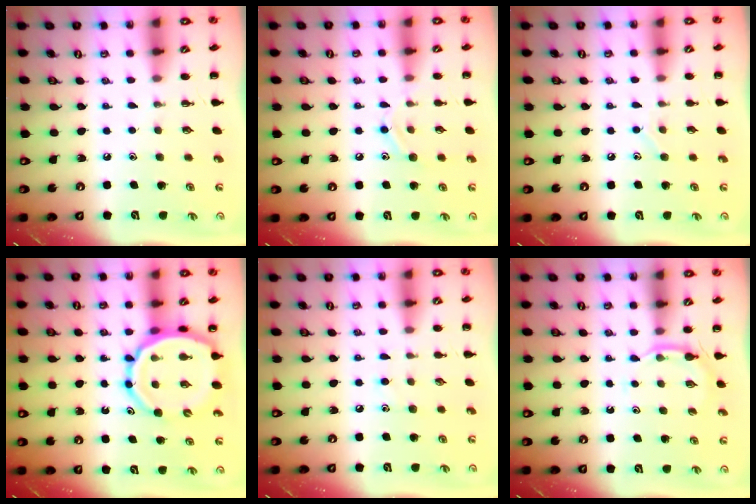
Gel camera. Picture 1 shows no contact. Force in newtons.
{"total": 8.5, "press": 8.4, "slide": 1.3}
{"total": 6.1, "press": 5.9, "slide": 1.5}
{"total": 13.6, "press": 13.0, "slide": 3.9}
{"total": 4.8, "press": 4.5, "slide": 1.5}
{"total": 5.4, "press": 5.4, "slide": 1.0}